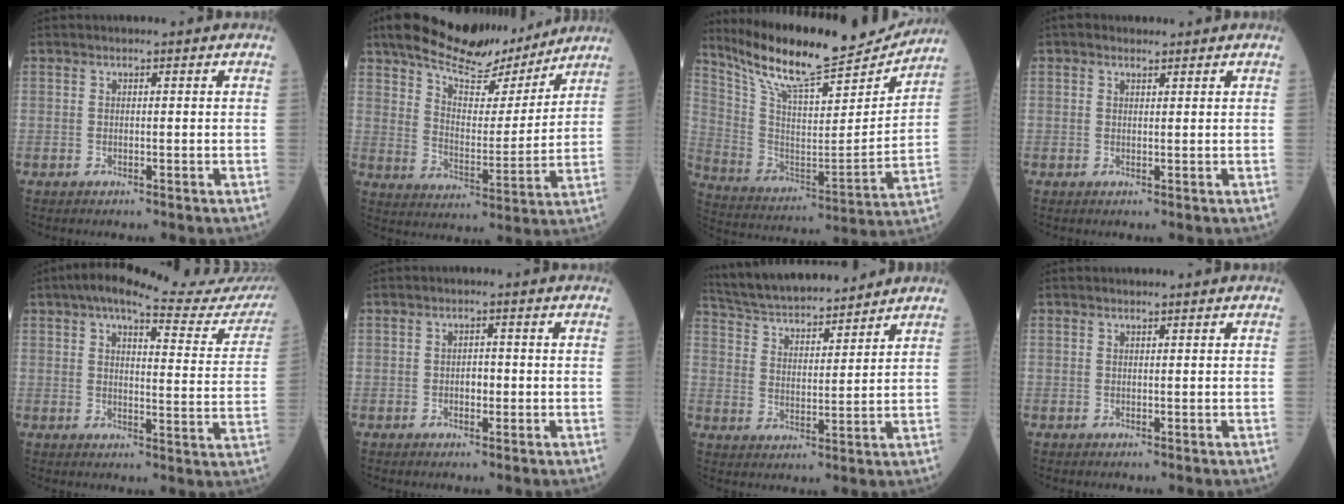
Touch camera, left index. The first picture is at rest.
{"total": 15.0, "force": [12.8, 4.2, 6.6], "torque": [-0.111, 0.004, 0.206]}
{"total": 21.2, "force": [19.3, 2.9, 8.4], "torque": [-0.160, -0.026, 0.313]}
{"total": 1.0, "force": [0.8, 0.5, 0.4], "torque": [-0.012, 0.007, 0.011]}
{"total": 21.8, "force": [19.8, 2.0, 9.1], "torque": [-0.123, -0.040, 0.229]}
{"total": 1.8, "force": [-0.4, 1.0, 1.4], "torque": [-0.019, 0.004, -0.007]}
{"total": 16.4, "force": [15.1, 2.7, 5.9], "torque": [-0.109, 0.028, 0.253]}
{"total": 0.0}